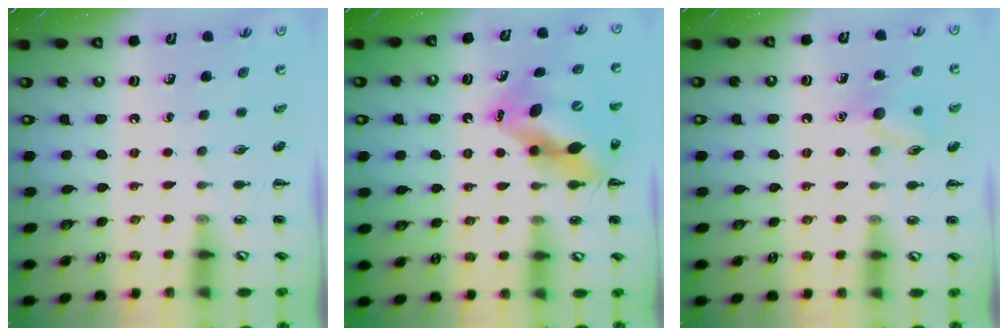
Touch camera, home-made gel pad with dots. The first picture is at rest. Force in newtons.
{"total": 14.7, "press": 14.1, "slide": 4.2}
{"total": 9.1, "press": 9.0, "slide": 1.3}